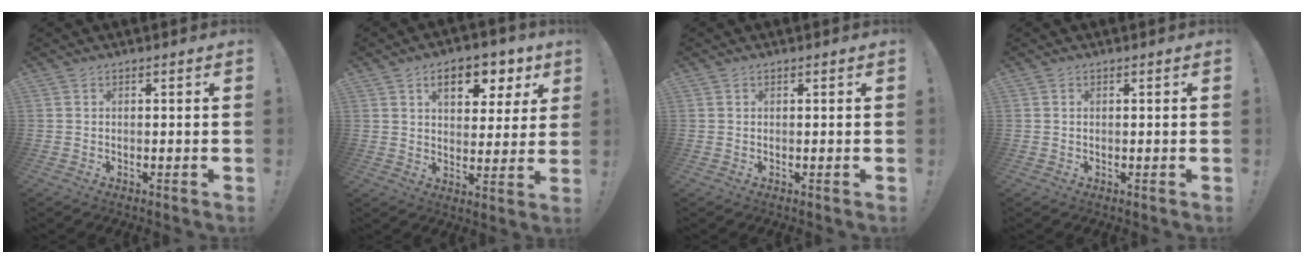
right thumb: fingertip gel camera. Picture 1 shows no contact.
{"total": 10.5, "force": [5.4, 5.9, 6.9], "torque": [-0.089, -0.022, 0.091]}
{"total": 0.0}
{"total": 0.0}